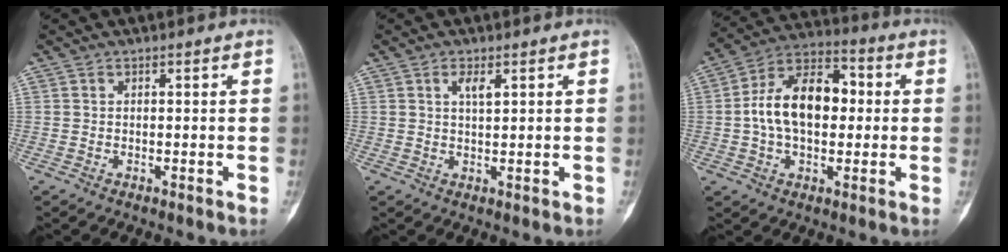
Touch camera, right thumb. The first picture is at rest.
{"total": 2.7, "force": [1.2, 0.9, 2.2], "torque": [-0.039, -0.007, 0.023]}
{"total": 15.6, "force": [0.6, 9.7, 12.2], "torque": [-0.190, 0.034, 0.001]}